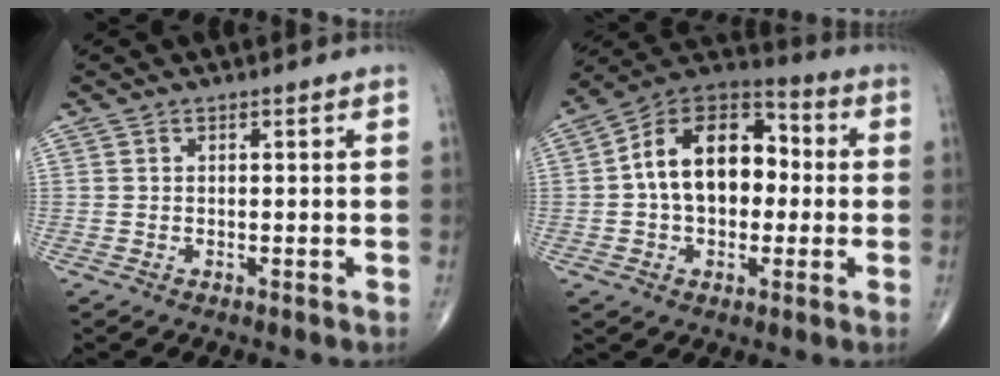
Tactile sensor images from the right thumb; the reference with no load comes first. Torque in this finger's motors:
{"motor_torque": [-0.23, 0.87, 0.83, -0.62, 0.27]}